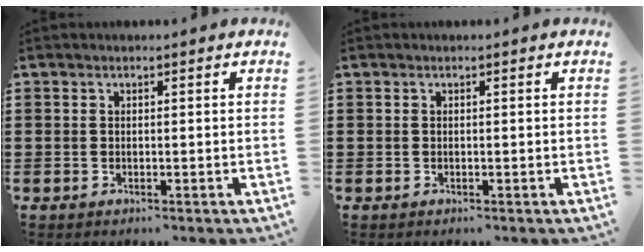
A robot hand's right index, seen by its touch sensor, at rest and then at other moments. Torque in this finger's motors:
{"motor_torque": [0.28, 0.24, 0.00, 0.00]}